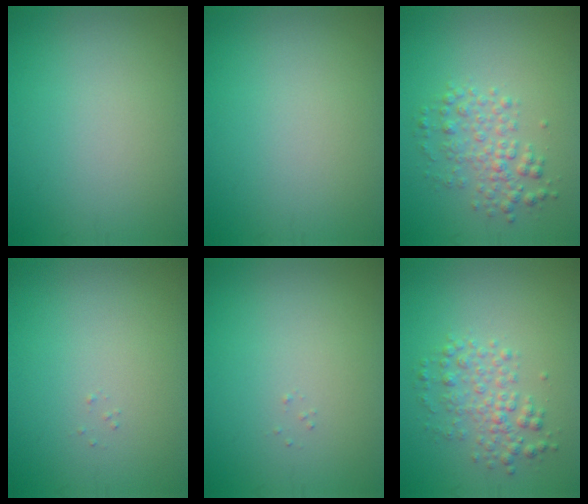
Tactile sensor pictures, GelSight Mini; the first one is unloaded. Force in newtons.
{"total": 0.0}
{"total": 2.9, "press": 2.9, "slide": 0.1}
{"total": 0.0}
{"total": 0.0}
{"total": 2.9, "press": 2.9, "slide": 0.1}